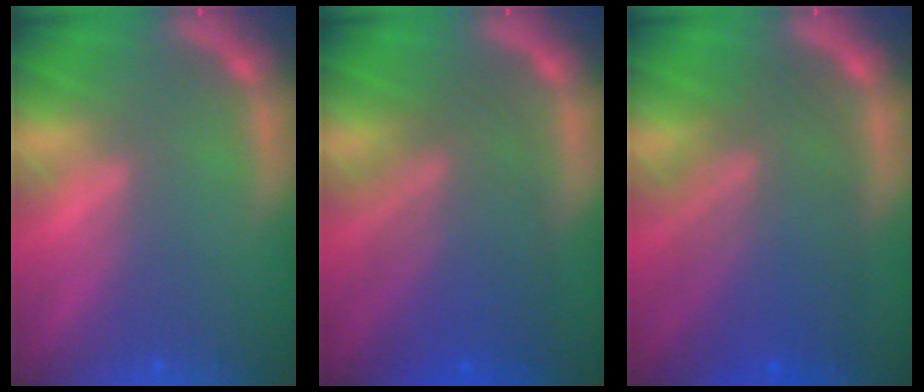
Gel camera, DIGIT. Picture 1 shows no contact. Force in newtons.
{"total": 8.1}
{"total": 9.1}